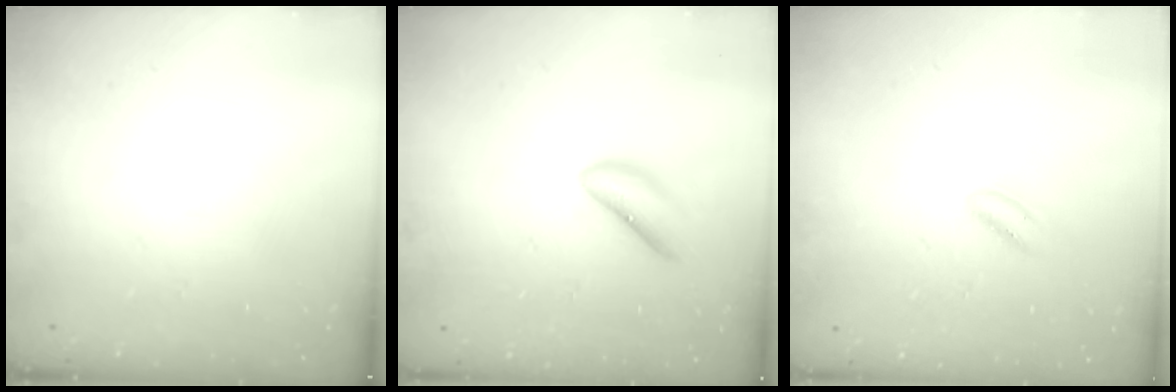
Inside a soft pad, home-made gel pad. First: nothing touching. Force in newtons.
{"total": 6.6, "press": 6.5, "slide": 0.9}
{"total": 2.6, "press": 2.5, "slide": 0.8}